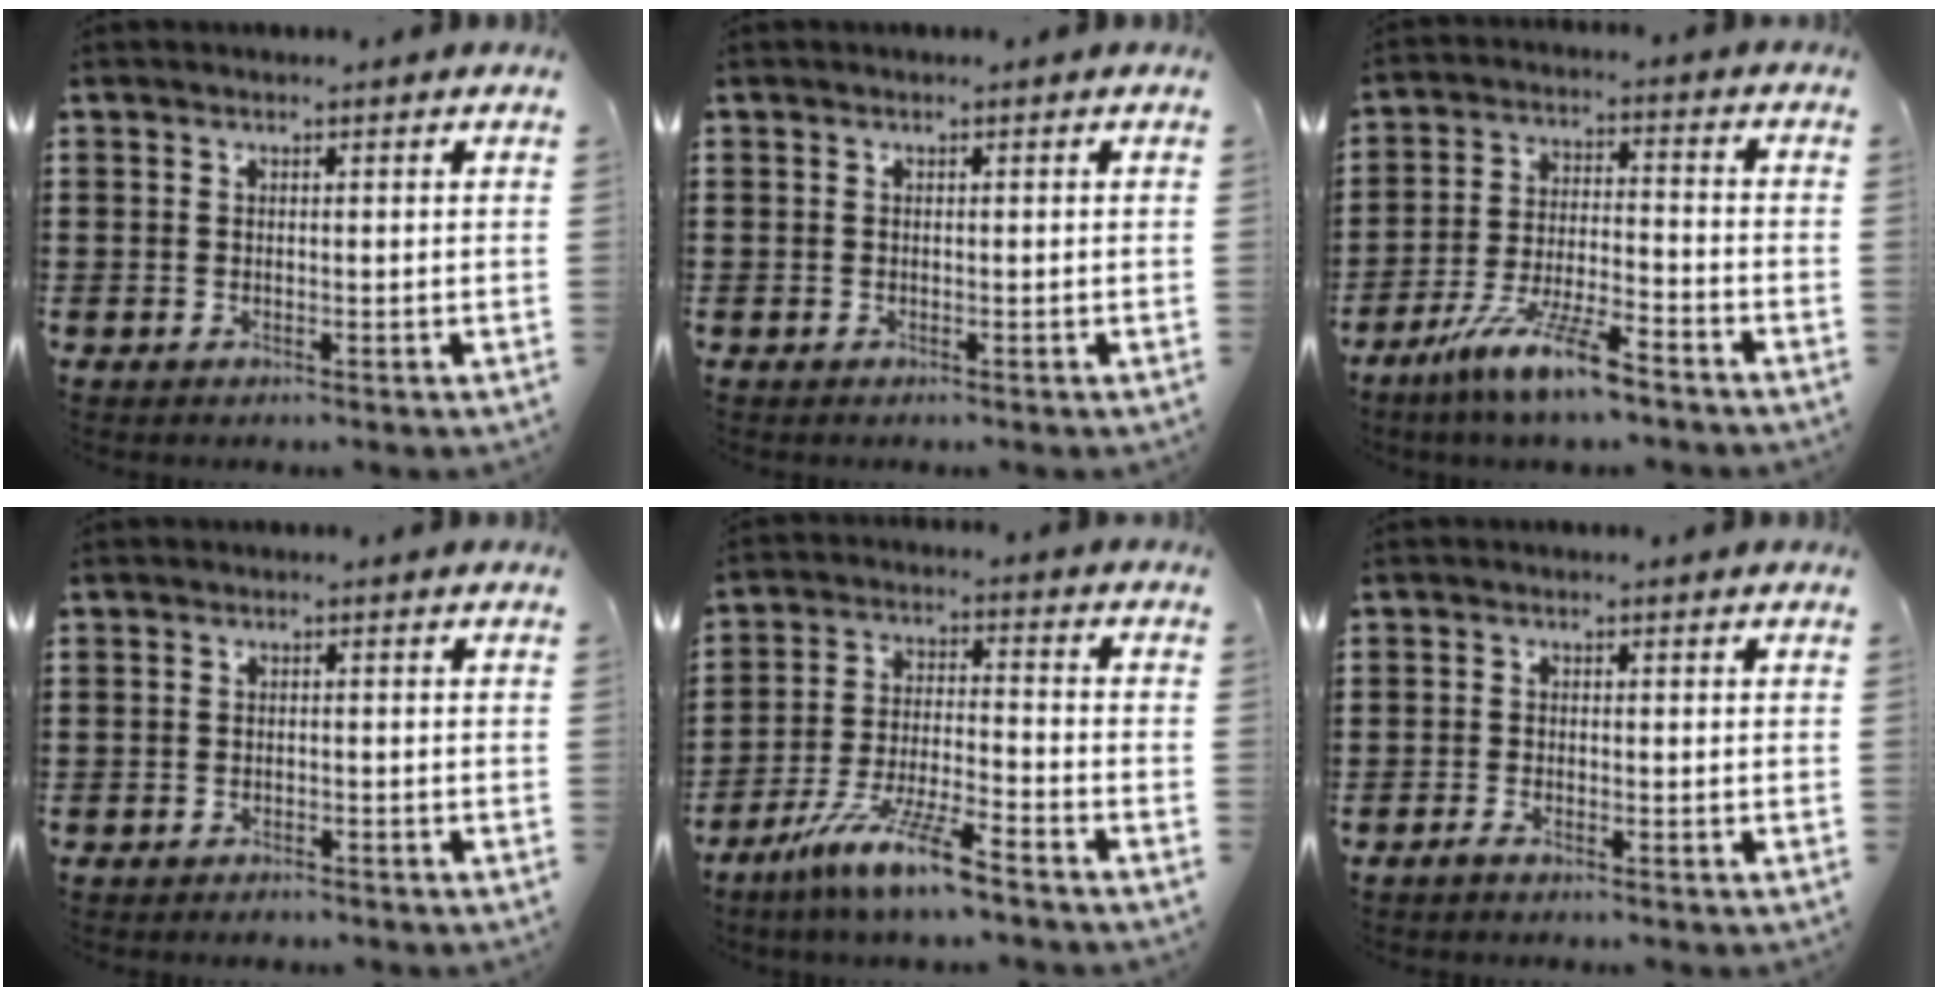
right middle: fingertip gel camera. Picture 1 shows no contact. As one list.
[{"total": 0.0}, {"total": 9.1, "force": [-6.9, 0.4, 5.9], "torque": [-0.121, -0.005, -0.132]}, {"total": 0.9, "force": [-0.8, 0.2, -0.2], "torque": [0.002, 0.004, -0.021]}, {"total": 9.5, "force": [-7.3, -0.1, 6.1], "torque": [-0.129, -0.006, -0.146]}, {"total": 1.1, "force": [-0.9, 0.1, 0.6], "torque": [-0.014, -0.003, -0.017]}]